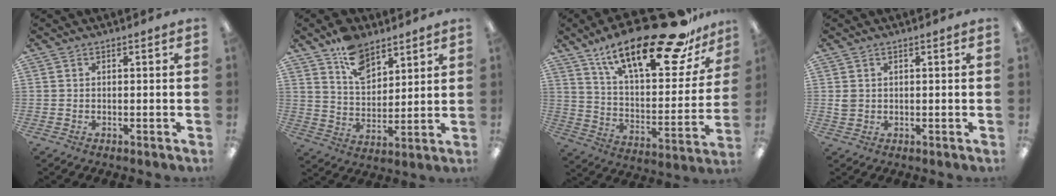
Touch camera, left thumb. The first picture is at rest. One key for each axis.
{"total": 10.9, "fx": 7.4, "fy": 6.3, "fz": 4.9, "tx": -0.082, "ty": -0.040, "tz": 0.138}
{"total": 27.0, "fx": 18.5, "fy": 8.8, "fz": 17.5, "tx": -0.263, "ty": -0.112, "tz": 0.303}
{"total": 1.2, "fx": 0.3, "fy": 1.0, "fz": 0.6, "tx": -0.014, "ty": 0.001, "tz": 0.005}